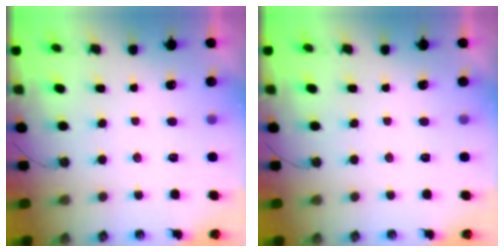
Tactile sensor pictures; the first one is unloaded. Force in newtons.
{"total": 0.0}